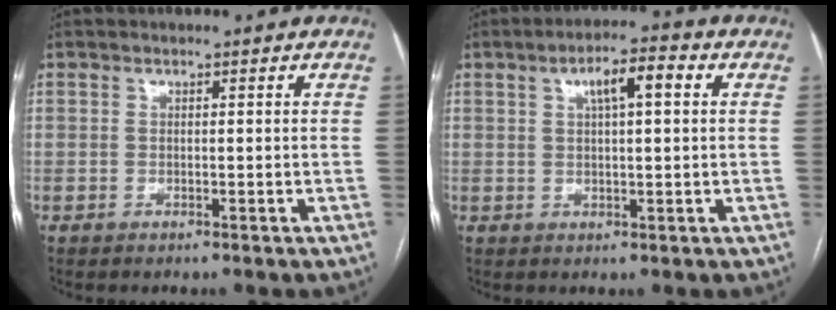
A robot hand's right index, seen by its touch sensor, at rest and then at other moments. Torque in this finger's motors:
{"motor_torque": [0.68, 0.27, 0.40, 0.07]}